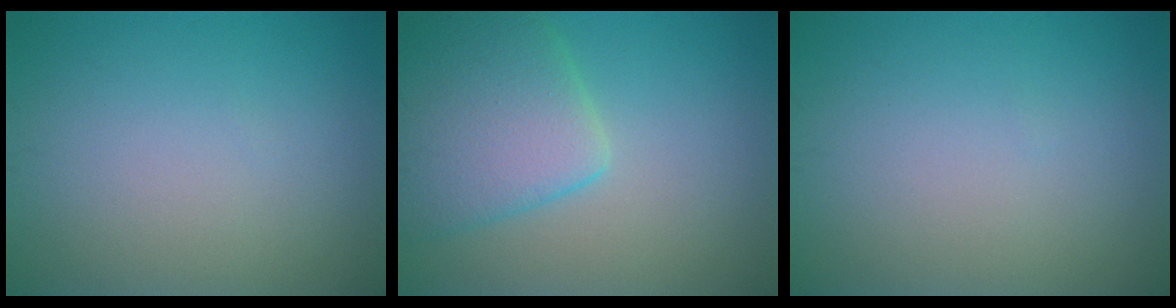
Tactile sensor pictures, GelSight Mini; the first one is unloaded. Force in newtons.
{"total": 6.5, "press": 6.5, "slide": 0.6}
{"total": 0.0}